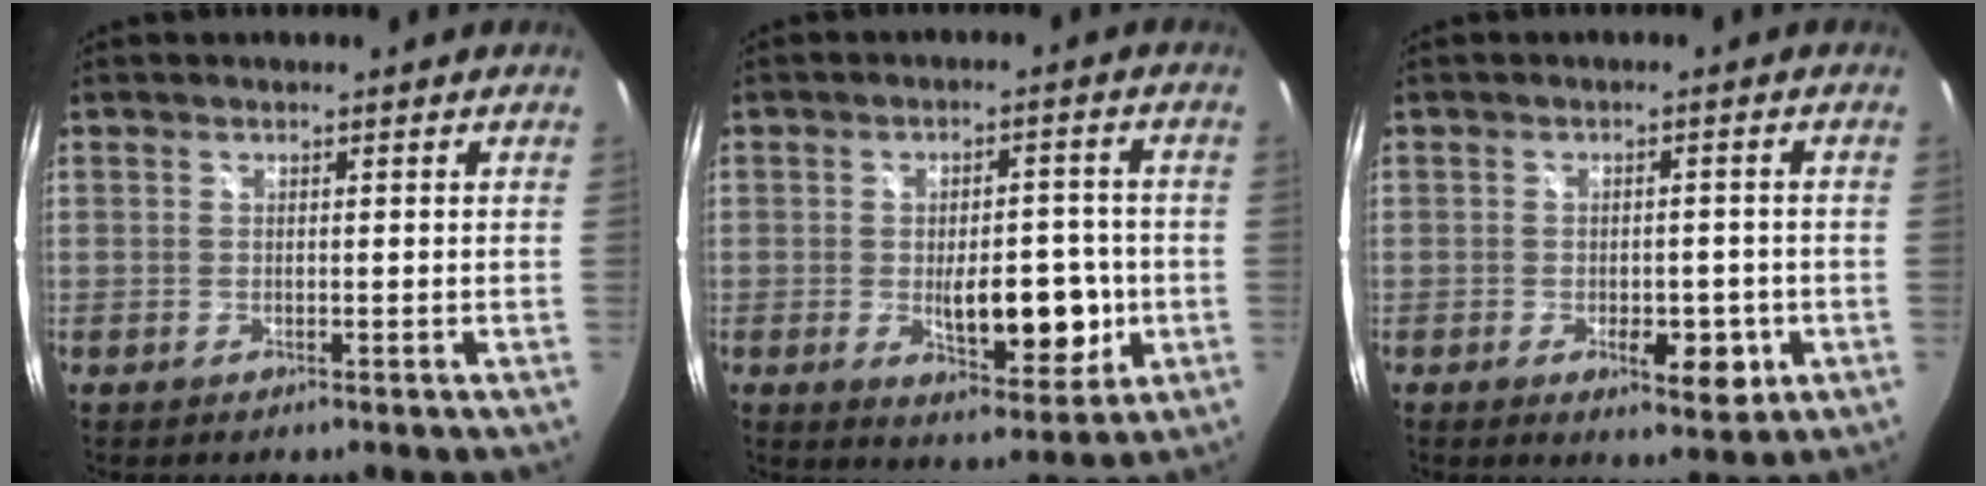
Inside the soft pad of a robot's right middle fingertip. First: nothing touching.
{"total": 10.9, "force": [-2.2, 5.1, 9.4], "torque": [-0.145, -0.009, -0.020]}
{"total": 6.2, "force": [-2.4, 2.9, 4.9], "torque": [-0.078, -0.007, -0.026]}